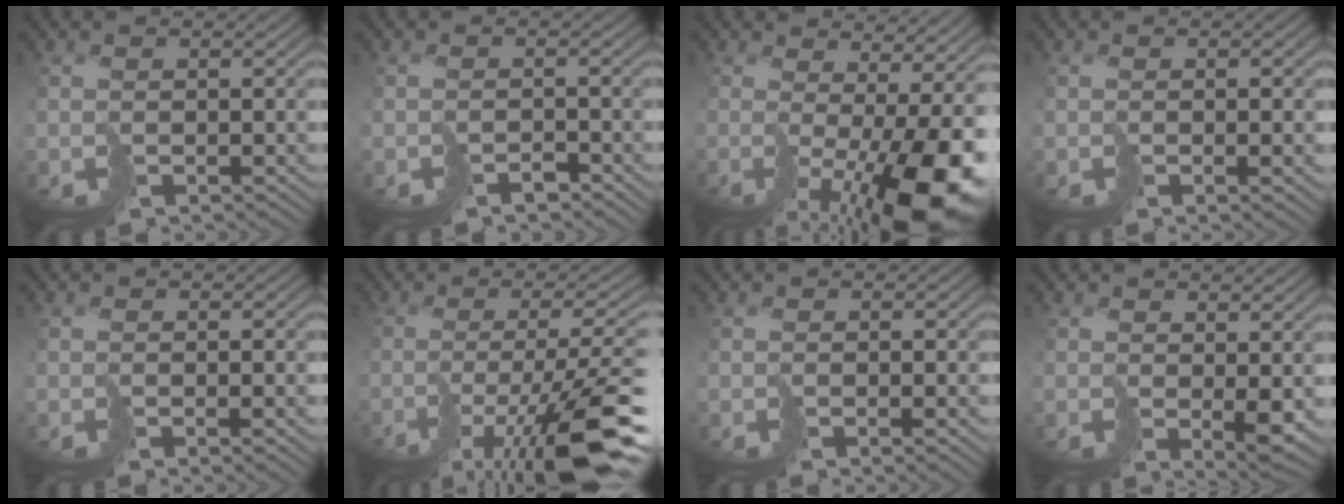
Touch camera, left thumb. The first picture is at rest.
{"total": 1.7, "force": [-1.4, 0.6, 0.7], "torque": [-0.009, 0.003, -0.027]}
{"total": 13.9, "force": [-2.8, 4.9, 12.7], "torque": [-0.193, -0.026, -0.031]}
{"total": 2.0, "force": [-0.4, 0.6, 1.9], "torque": [-0.031, -0.007, -0.005]}
{"total": 1.8, "force": [-0.5, 0.4, 1.7], "torque": [-0.027, -0.004, -0.008]}
{"total": 14.8, "force": [-8.0, 3.6, 11.9], "torque": [-0.192, -0.010, -0.130]}
{"total": 1.4, "force": [-0.4, 0.2, 1.3], "torque": [-0.021, -0.002, -0.008]}
{"total": 3.1, "force": [0.7, 0.7, 3.0], "torque": [-0.055, -0.010, 0.015]}